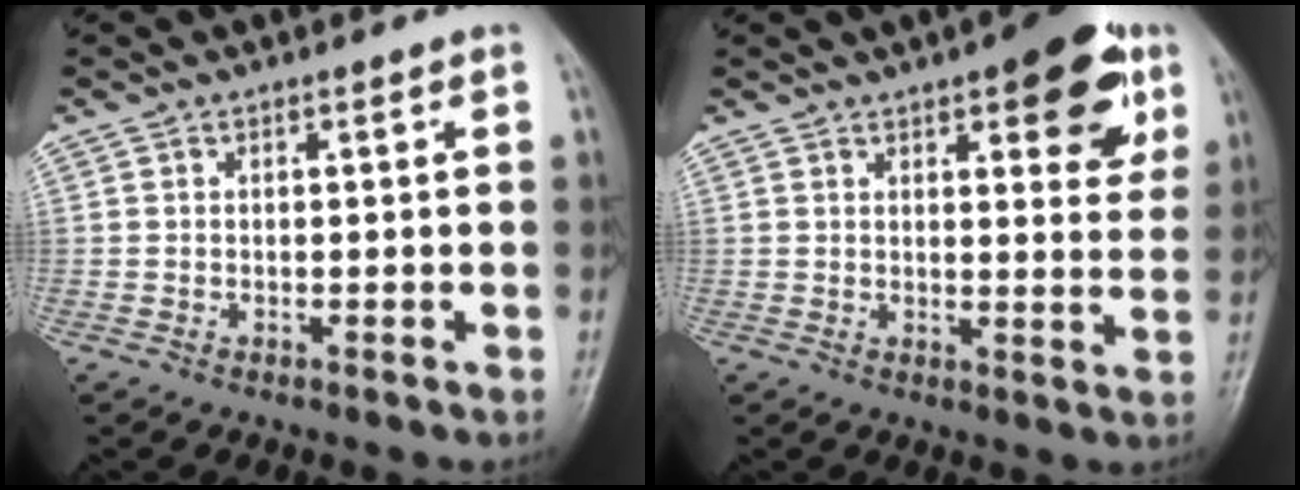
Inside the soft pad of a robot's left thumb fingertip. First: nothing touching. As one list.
[{"total": 11.9, "force": [6.1, 4.5, 9.2], "torque": [-0.081, -0.020, 0.071]}]